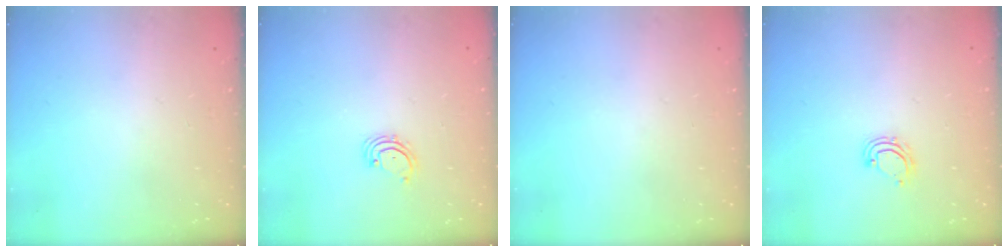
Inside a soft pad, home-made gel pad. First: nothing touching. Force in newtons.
{"total": 2.3, "press": 2.3, "slide": 0.5}
{"total": 0.0}
{"total": 5.4, "press": 5.4, "slide": 0.3}